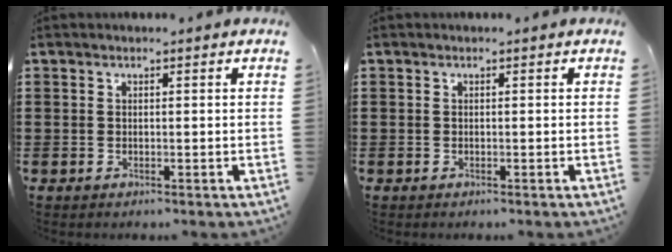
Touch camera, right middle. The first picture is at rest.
{"total": 0.0}